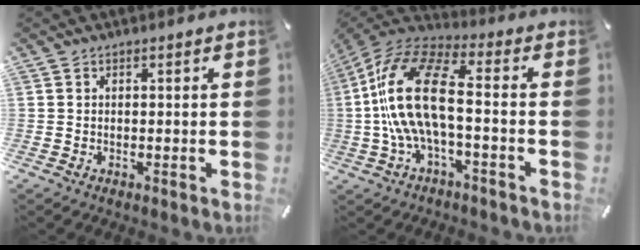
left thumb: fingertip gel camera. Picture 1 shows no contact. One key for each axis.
{"total": 17.6, "fx": -1.2, "fy": 7.6, "fz": 15.8, "tx": -0.343, "ty": 0.000, "tz": -0.030}